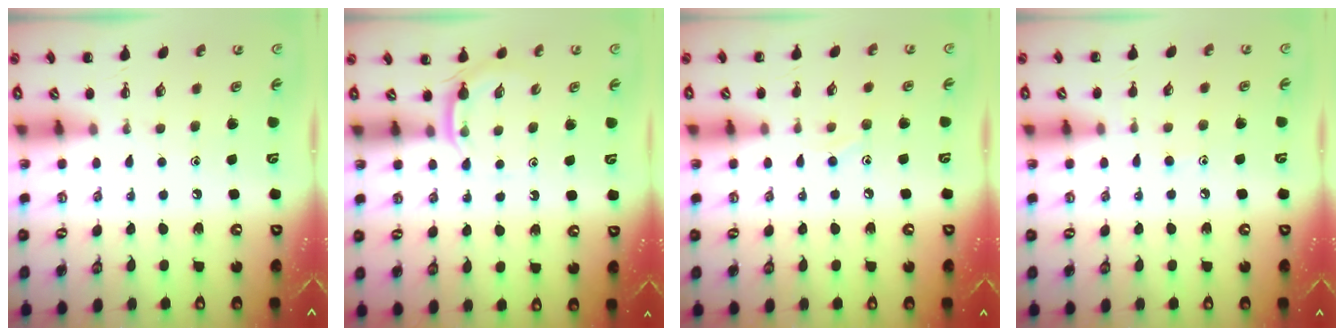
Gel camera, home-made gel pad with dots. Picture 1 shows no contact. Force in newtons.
{"total": 3.1, "press": 2.9, "slide": 1.1}
{"total": 5.5, "press": 5.3, "slide": 1.7}
{"total": 6.2, "press": 5.8, "slide": 2.3}